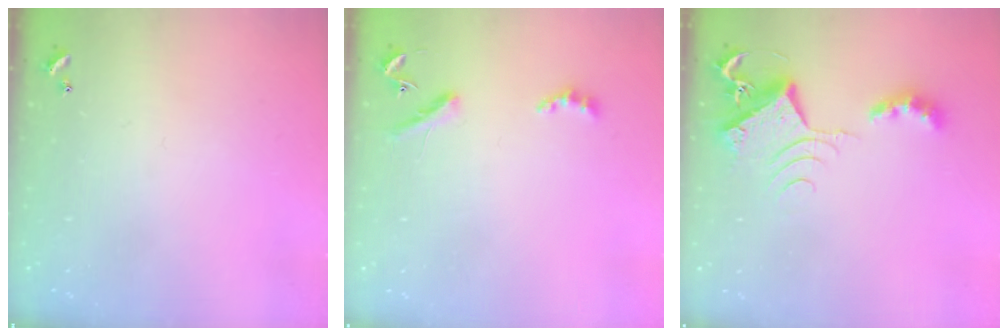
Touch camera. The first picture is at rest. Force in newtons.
{"total": 3.1, "press": 3.0, "slide": 0.6}
{"total": 8.1, "press": 8.1, "slide": 0.1}